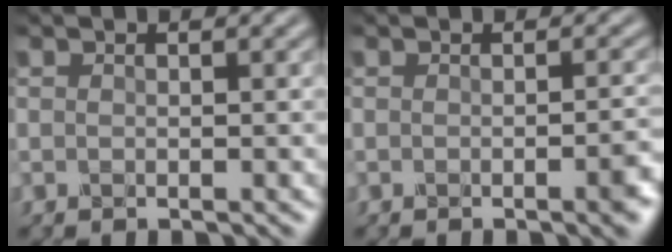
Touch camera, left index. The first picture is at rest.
{"total": 3.6, "force": [-1.1, 1.4, 3.1], "torque": [-0.023, 0.003, -0.013]}